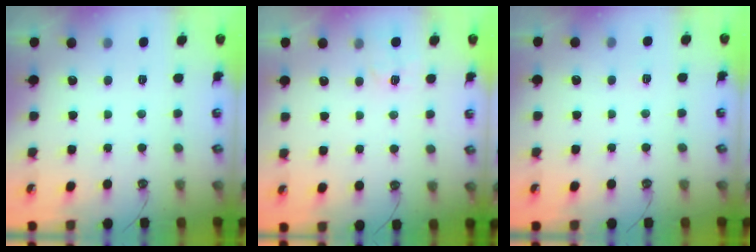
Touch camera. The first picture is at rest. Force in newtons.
{"total": 4.7, "press": 4.6, "slide": 0.6}
{"total": 2.8, "press": 2.8, "slide": 0.3}